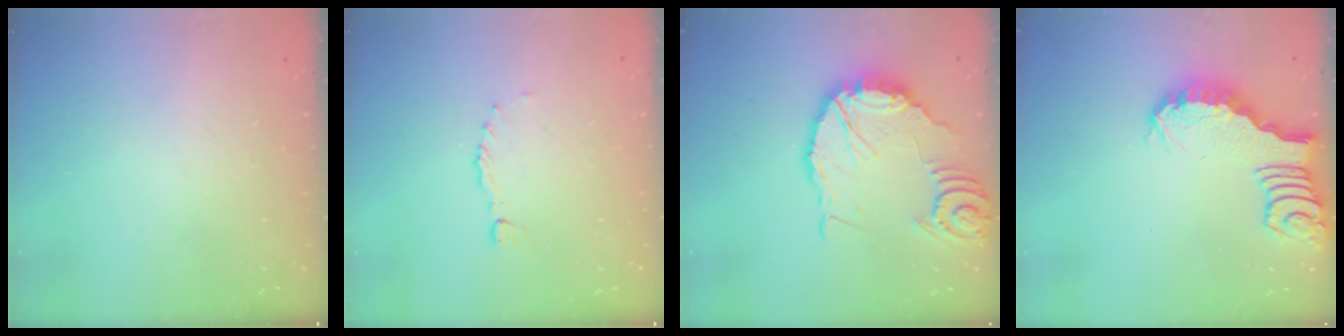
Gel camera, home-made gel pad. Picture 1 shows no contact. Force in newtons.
{"total": 0.0}
{"total": 15.2, "press": 15.1, "slide": 1.9}
{"total": 2.7, "press": 2.7, "slide": 0.4}